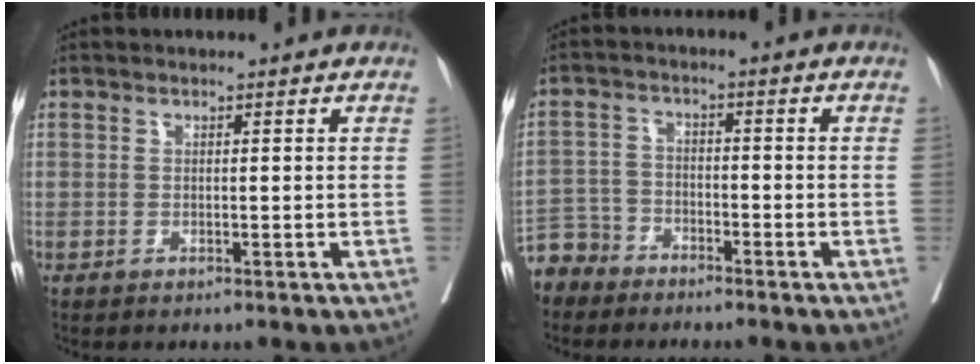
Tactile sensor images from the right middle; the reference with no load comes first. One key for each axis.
{"total": 5.5, "fx": -4.9, "fy": 2.4, "fz": -0.3, "tx": 0.010, "ty": -0.001, "tz": -0.102}